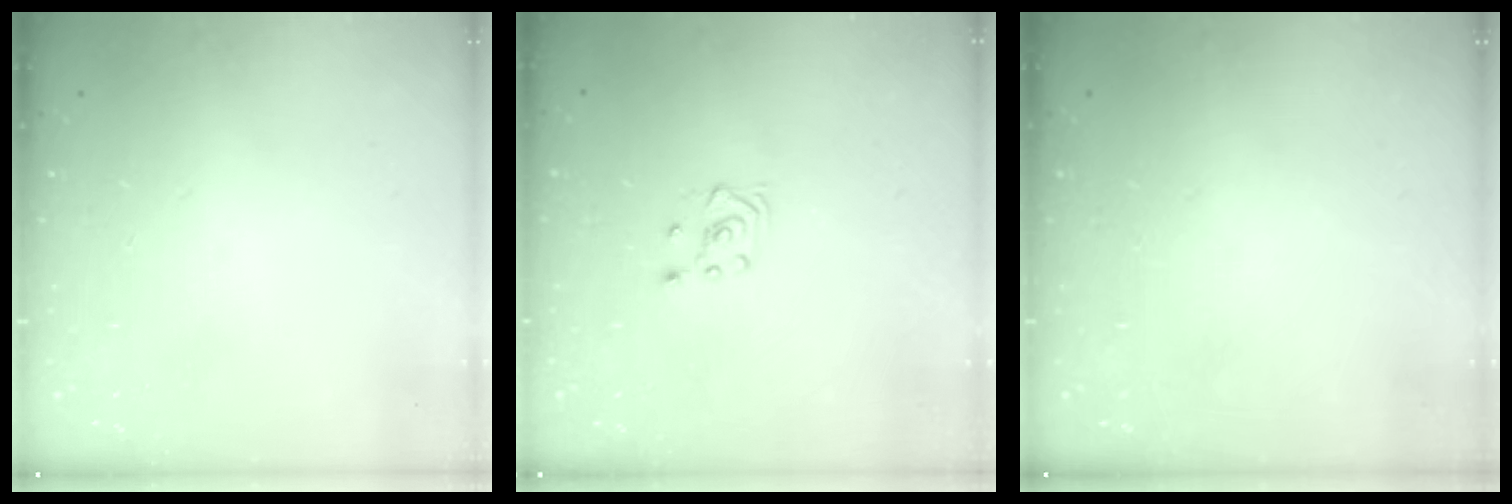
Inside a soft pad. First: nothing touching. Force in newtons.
{"total": 3.0, "press": 2.9, "slide": 0.9}
{"total": 0.0}